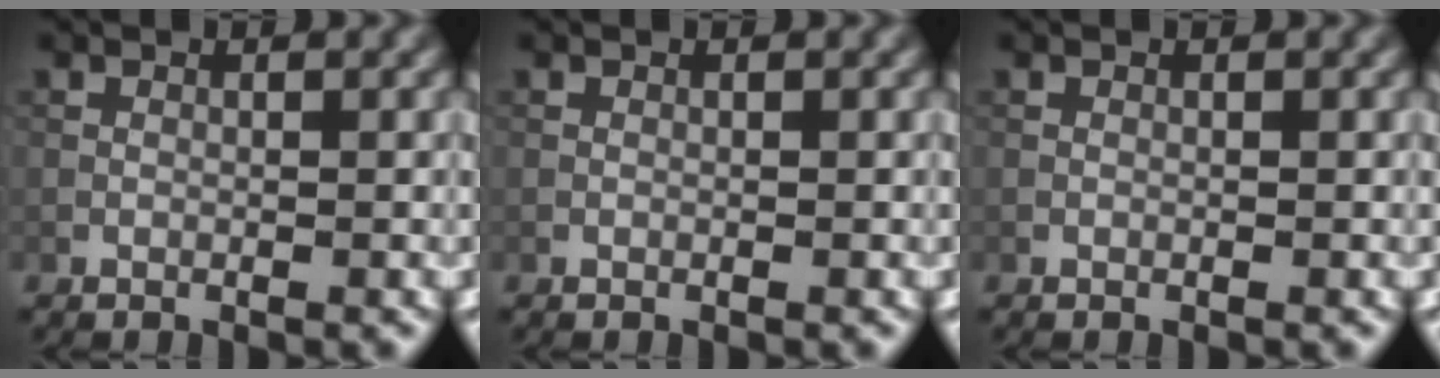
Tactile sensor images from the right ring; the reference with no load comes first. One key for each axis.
{"total": 0.0}
{"total": 0.0}